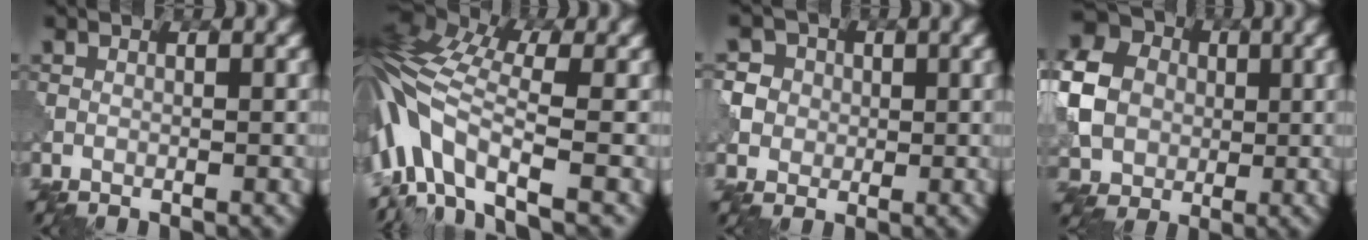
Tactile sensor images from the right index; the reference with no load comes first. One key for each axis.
{"total": 9.8, "fx": -2.6, "fy": 4.3, "fz": 8.4, "tx": -0.188, "ty": 0.016, "tz": -0.056}
{"total": 4.7, "fx": 0.7, "fy": 4.5, "fz": 0.8, "tx": -0.033, "ty": 0.023, "tz": 0.006}
{"total": 6.6, "fx": -0.1, "fy": 5.9, "fz": 2.8, "tx": -0.096, "ty": 0.007, "tz": 0.003}